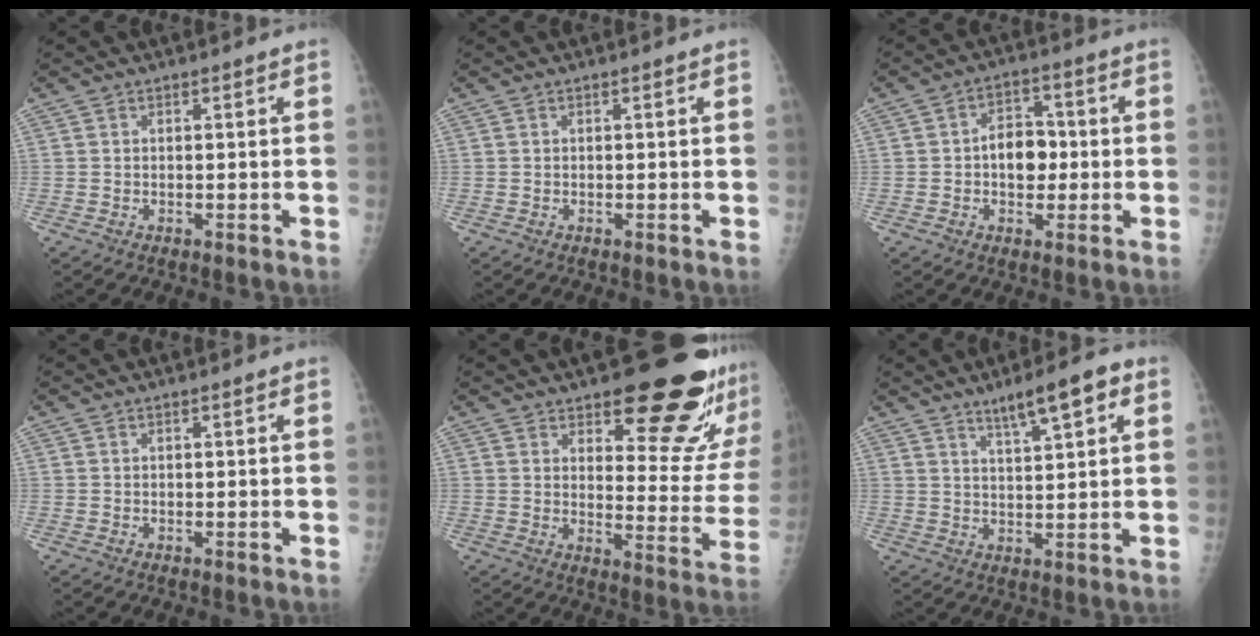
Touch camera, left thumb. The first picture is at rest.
{"total": 0.0}
{"total": 7.4, "force": [-0.3, 5.3, 5.1], "torque": [-0.046, 0.016, -0.011]}
{"total": 0.0}
{"total": 19.7, "force": [14.4, 6.4, 11.9], "torque": [-0.109, -0.111, 0.184]}
{"total": 7.9, "force": [4.5, 1.7, 6.2], "torque": [-0.092, -0.013, 0.073]}